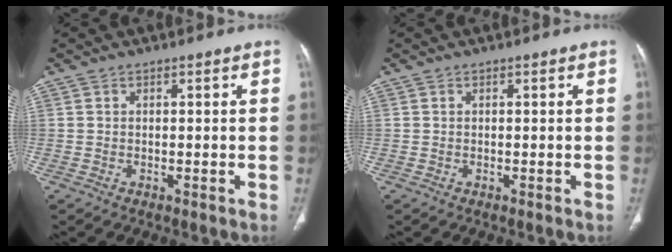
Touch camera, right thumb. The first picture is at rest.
{"total": 0.0}